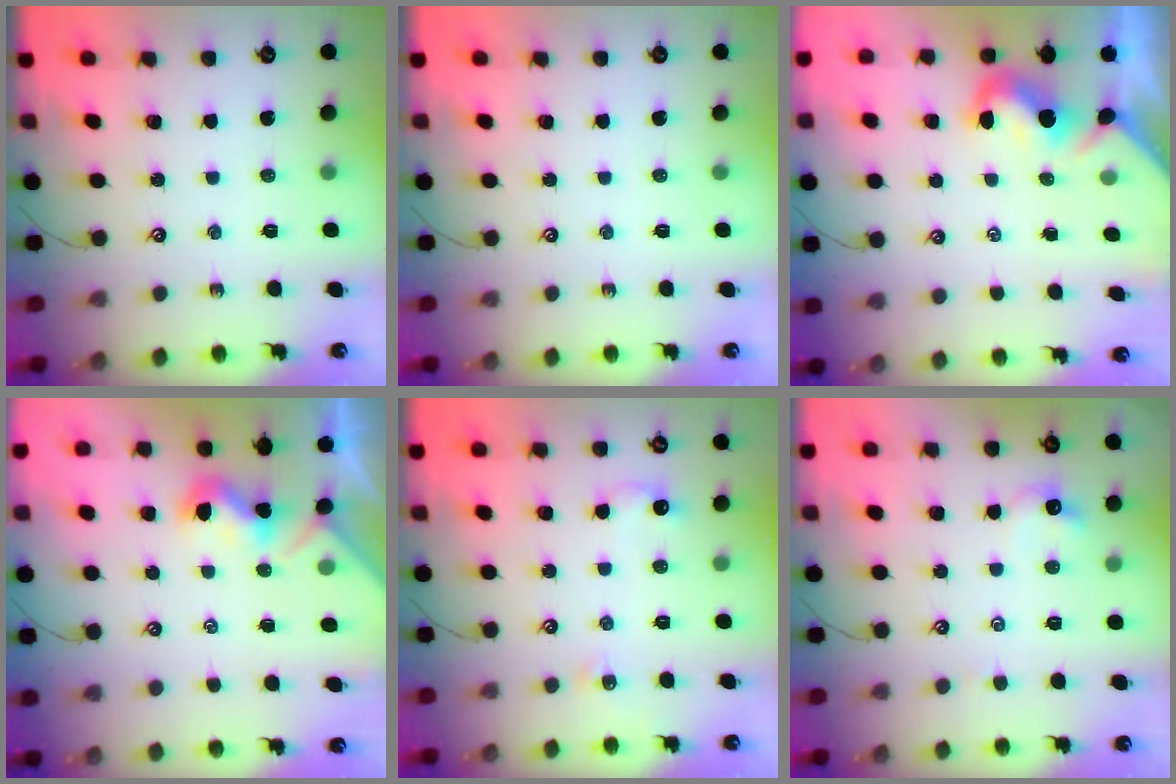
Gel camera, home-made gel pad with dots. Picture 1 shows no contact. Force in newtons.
{"total": 0.0}
{"total": 1.8, "press": 1.8, "slide": 0.6}
{"total": 0.9, "press": 0.8, "slide": 0.2}
{"total": 5.4, "press": 5.3, "slide": 0.6}
{"total": 2.4, "press": 2.4, "slide": 0.4}